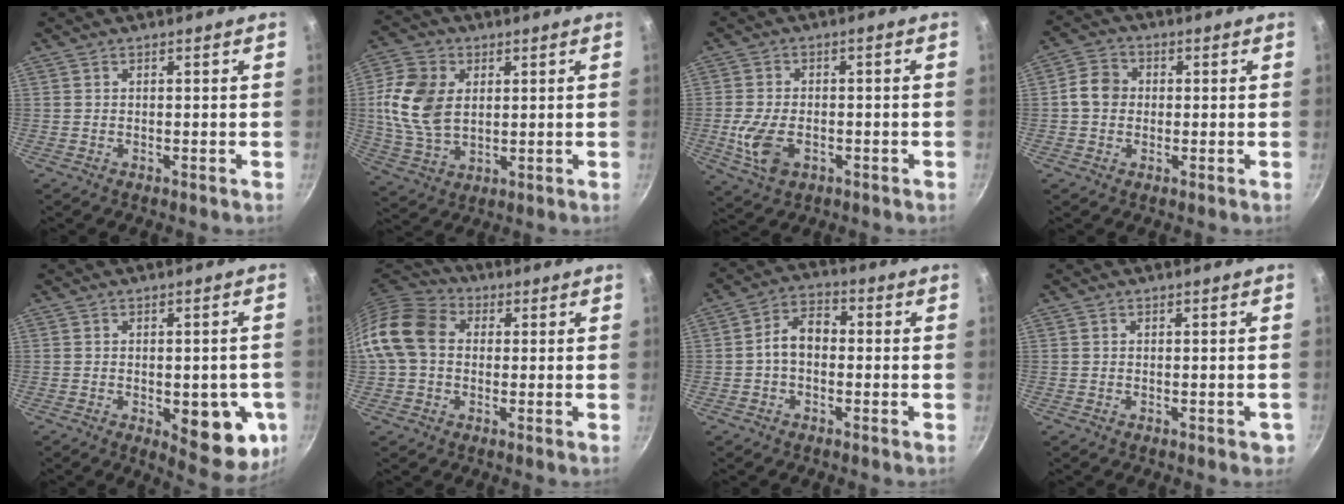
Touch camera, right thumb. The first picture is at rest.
{"total": 12.7, "force": [2.2, 8.8, 8.9], "torque": [-0.162, -0.010, 0.044]}
{"total": 7.3, "force": [-1.9, 4.0, 5.8], "torque": [-0.120, 0.000, -0.035]}
{"total": 5.4, "force": [0.0, 4.7, 2.7], "torque": [-0.027, 0.011, -0.014]}
{"total": 13.1, "force": [-3.2, 5.8, 11.2], "torque": [-0.093, -0.006, -0.034]}
{"total": 11.9, "force": [0.8, 9.3, 7.3], "torque": [-0.113, 0.025, -0.005]}
{"total": 6.6, "force": [-0.6, 4.5, 4.8], "torque": [-0.063, 0.029, -0.023]}
{"total": 1.8, "force": [-0.5, 1.2, 1.2], "torque": [-0.003, 0.007, -0.004]}